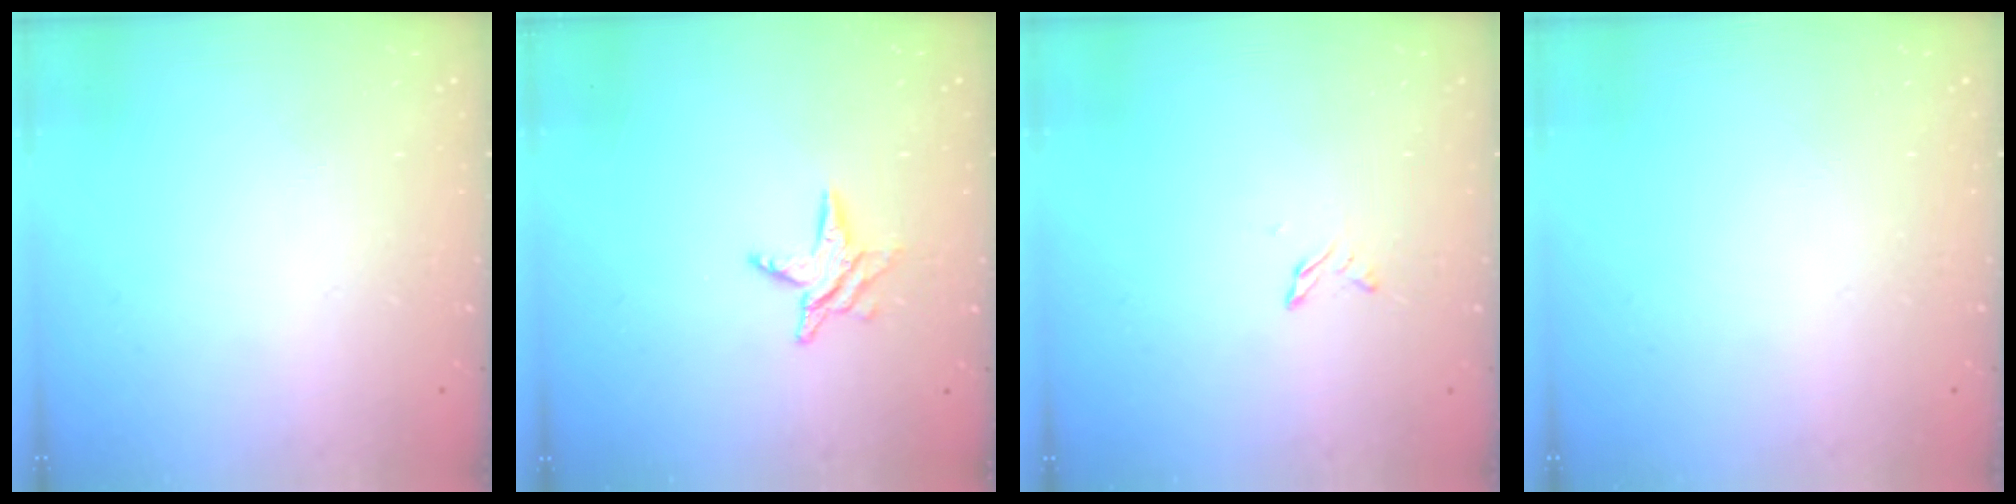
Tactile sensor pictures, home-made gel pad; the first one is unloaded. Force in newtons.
{"total": 6.2, "press": 6.2, "slide": 0.5}
{"total": 2.6, "press": 2.6, "slide": 0.3}
{"total": 0.0}